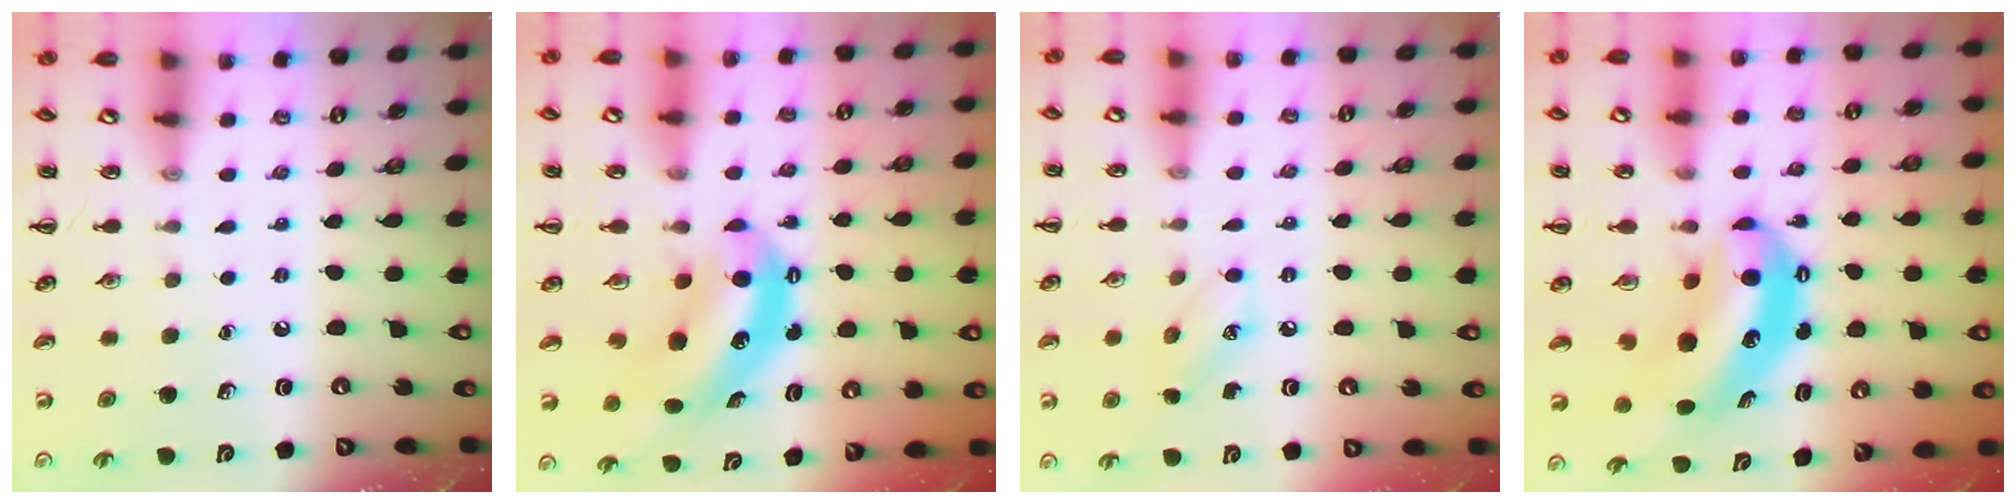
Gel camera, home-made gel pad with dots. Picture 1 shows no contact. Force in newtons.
{"total": 6.1, "press": 6.1, "slide": 1.0}
{"total": 6.8, "press": 6.7, "slide": 1.3}
{"total": 8.5, "press": 8.2, "slide": 2.2}